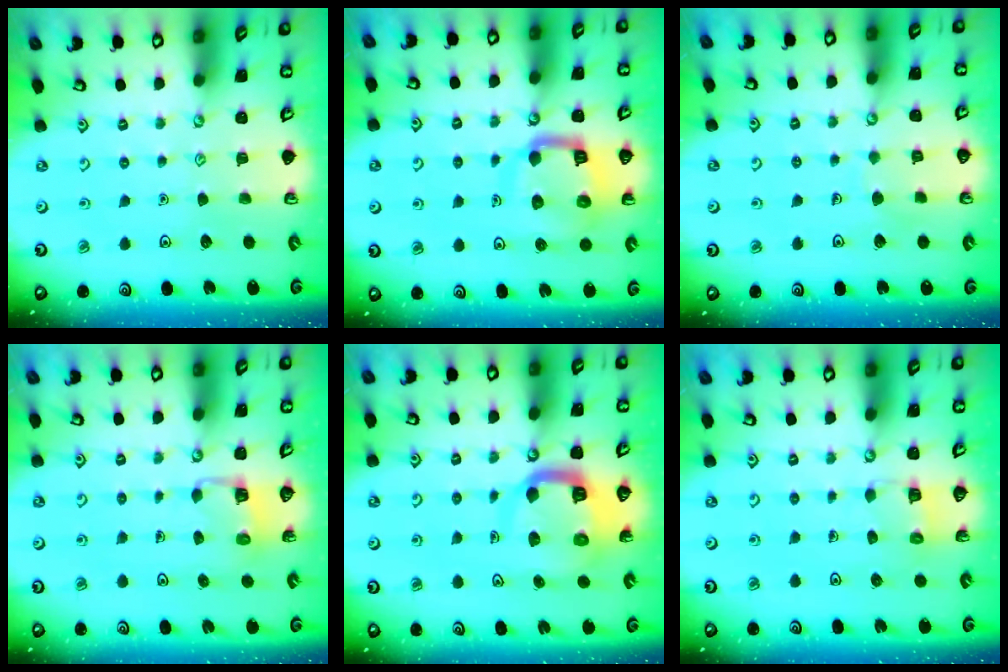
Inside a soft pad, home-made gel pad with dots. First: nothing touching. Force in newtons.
{"total": 11.1, "press": 11.0, "slide": 1.3}
{"total": 4.7, "press": 4.7, "slide": 0.1}
{"total": 2.8, "press": 2.8, "slide": 0.2}
{"total": 9.6, "press": 9.6, "slide": 1.2}
{"total": 5.4, "press": 5.4, "slide": 0.2}